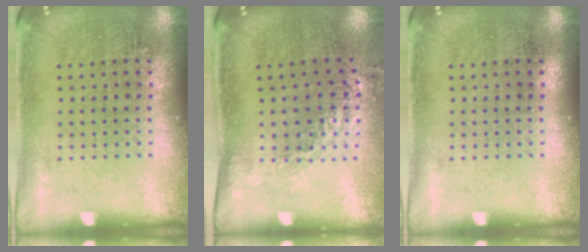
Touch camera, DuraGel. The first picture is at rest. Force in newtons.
{"total": 1.2, "press": 1.0, "slide": 0.8}
{"total": 0.0}